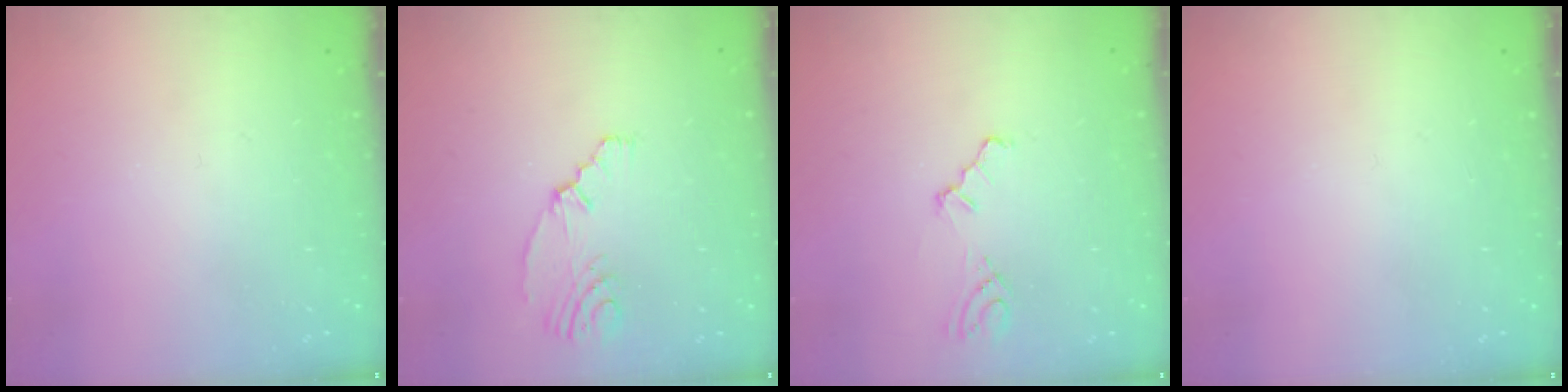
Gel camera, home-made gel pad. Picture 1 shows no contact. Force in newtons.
{"total": 5.3, "press": 2.4, "slide": 4.7}
{"total": 3.0, "press": 3.0, "slide": 0.4}
{"total": 0.0}